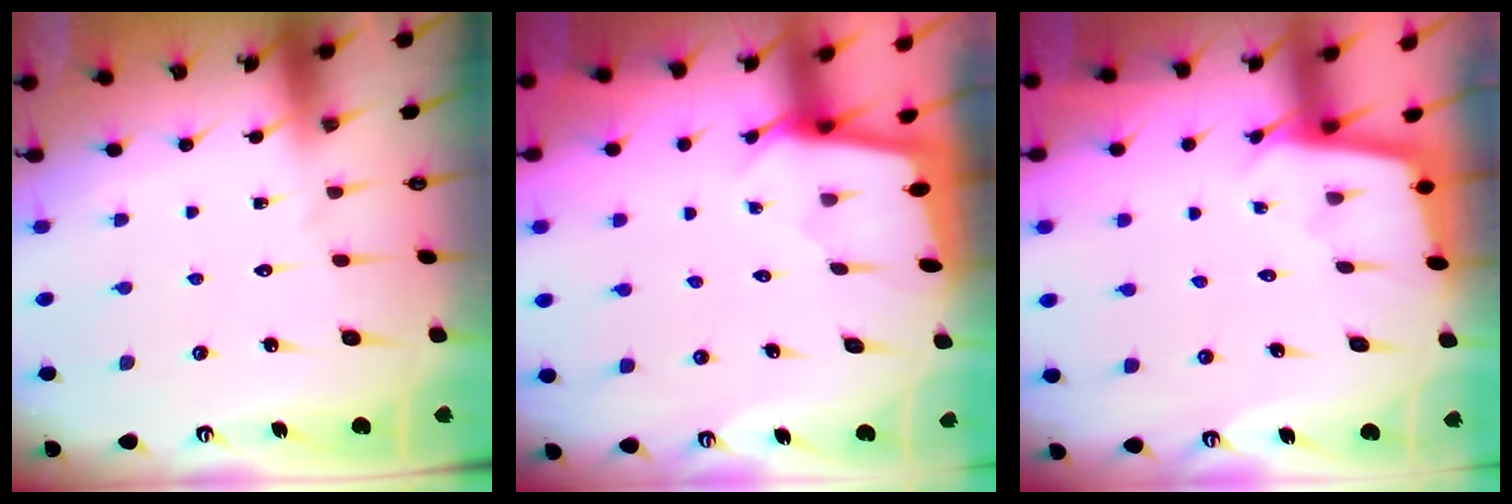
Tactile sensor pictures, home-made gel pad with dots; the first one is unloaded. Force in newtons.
{"total": 1.6, "press": 1.6, "slide": 0.3}
{"total": 2.3, "press": 2.3, "slide": 0.2}